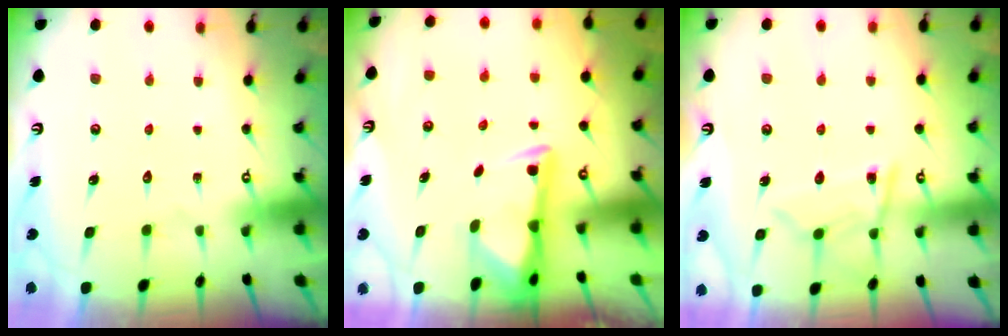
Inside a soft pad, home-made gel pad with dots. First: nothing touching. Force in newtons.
{"total": 2.8, "press": 2.8, "slide": 0.5}
{"total": 10.9, "press": 10.8, "slide": 1.0}